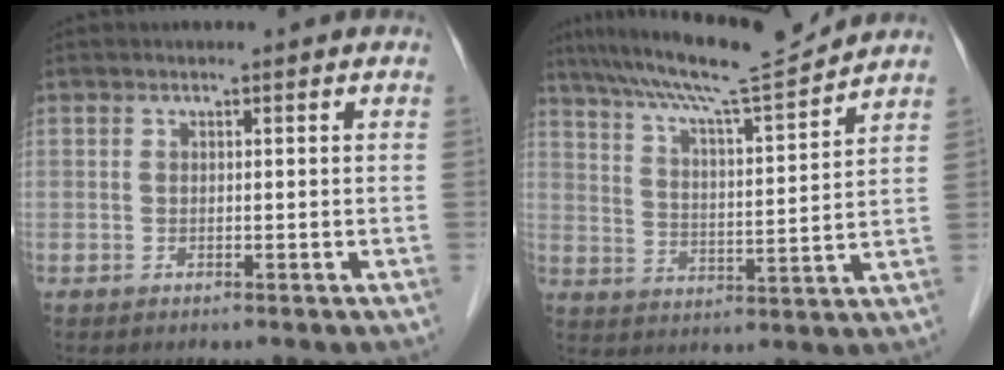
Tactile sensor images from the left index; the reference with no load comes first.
{"total": 13.4, "force": [12.1, -1.0, 5.5], "torque": [-0.102, -0.004, 0.193]}